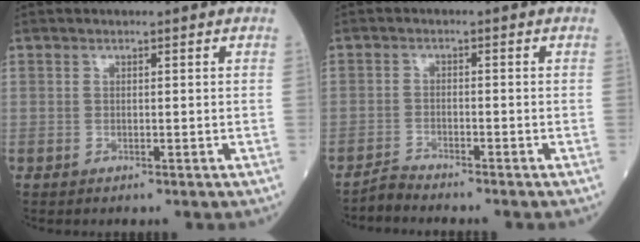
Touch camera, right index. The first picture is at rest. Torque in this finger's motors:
{"motor_torque": [-0.31, -0.29, 0.03, 0.01]}